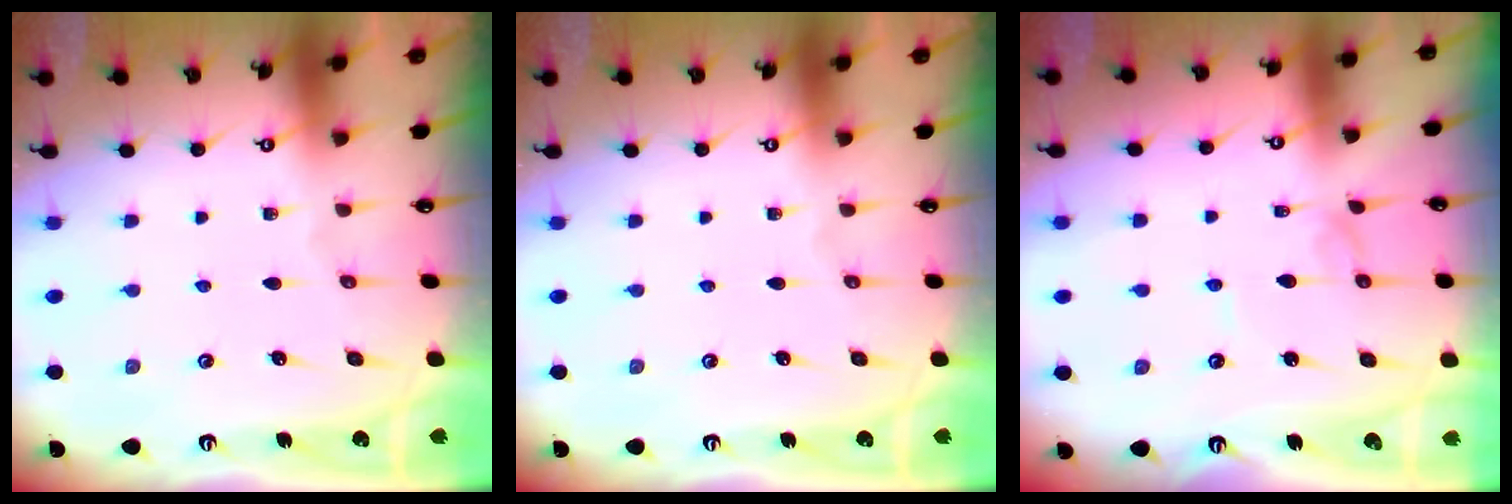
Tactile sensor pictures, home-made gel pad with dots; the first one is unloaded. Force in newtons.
{"total": 0.0}
{"total": 1.8, "press": 1.8, "slide": 0.1}